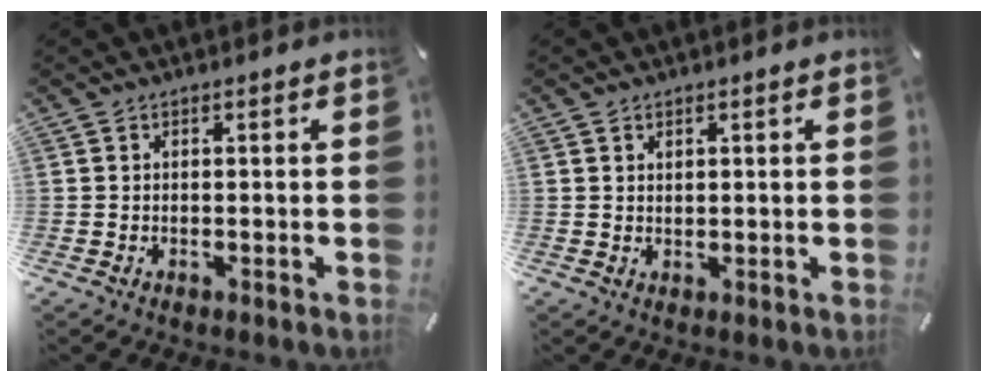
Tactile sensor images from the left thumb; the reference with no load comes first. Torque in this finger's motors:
{"motor_torque": [-0.10, -0.30, -0.09, 0.15, 0.00]}